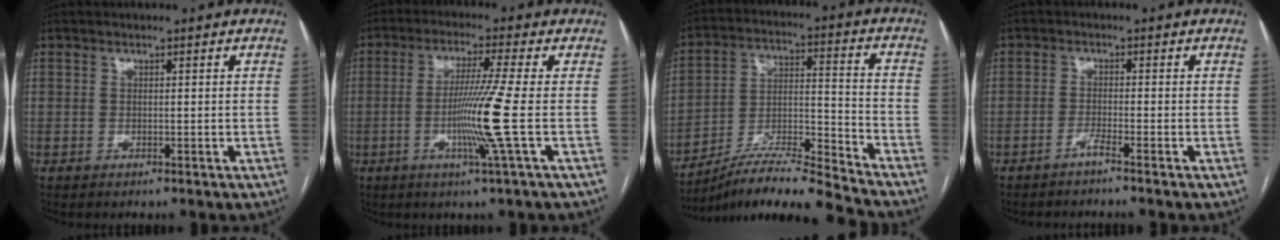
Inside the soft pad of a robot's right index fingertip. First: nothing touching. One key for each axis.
{"total": 9.0, "fx": -2.0, "fy": -2.7, "fz": 8.4, "tx": -0.160, "ty": -0.019, "tz": -0.039}
{"total": 14.1, "fx": -13.2, "fy": -1.3, "fz": 4.8, "tx": -0.079, "ty": 0.025, "tz": -0.233}
{"total": 1.8, "fx": -1.5, "fy": -0.7, "fz": 0.8, "tx": -0.017, "ty": 0.003, "tz": -0.031}